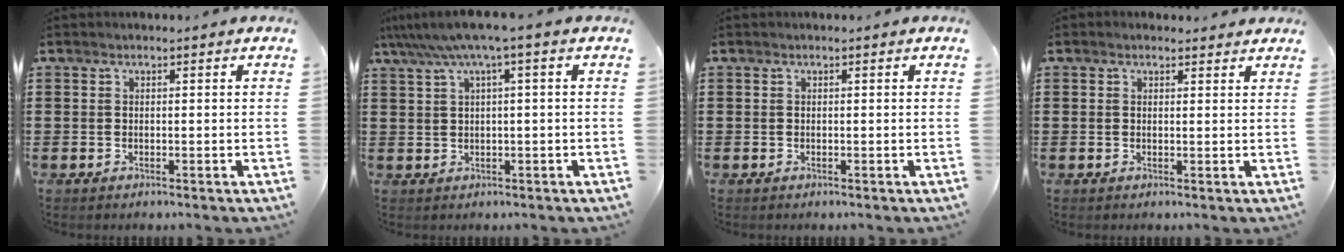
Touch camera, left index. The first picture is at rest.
{"total": 4.2, "force": [1.2, -0.2, 4.0], "torque": [-0.080, -0.006, 0.017]}
{"total": 0.0}
{"total": 1.1, "force": [1.1, 0.3, 0.2], "torque": [-0.007, 0.003, 0.020]}